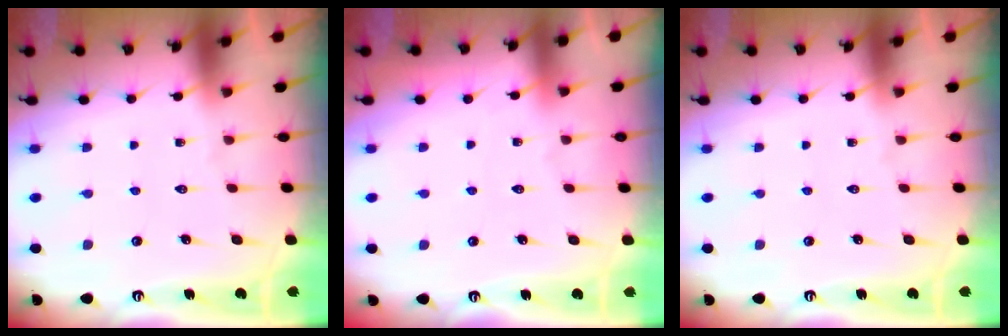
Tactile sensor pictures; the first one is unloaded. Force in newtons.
{"total": 2.5, "press": 2.5, "slide": 0.4}
{"total": 0.0}